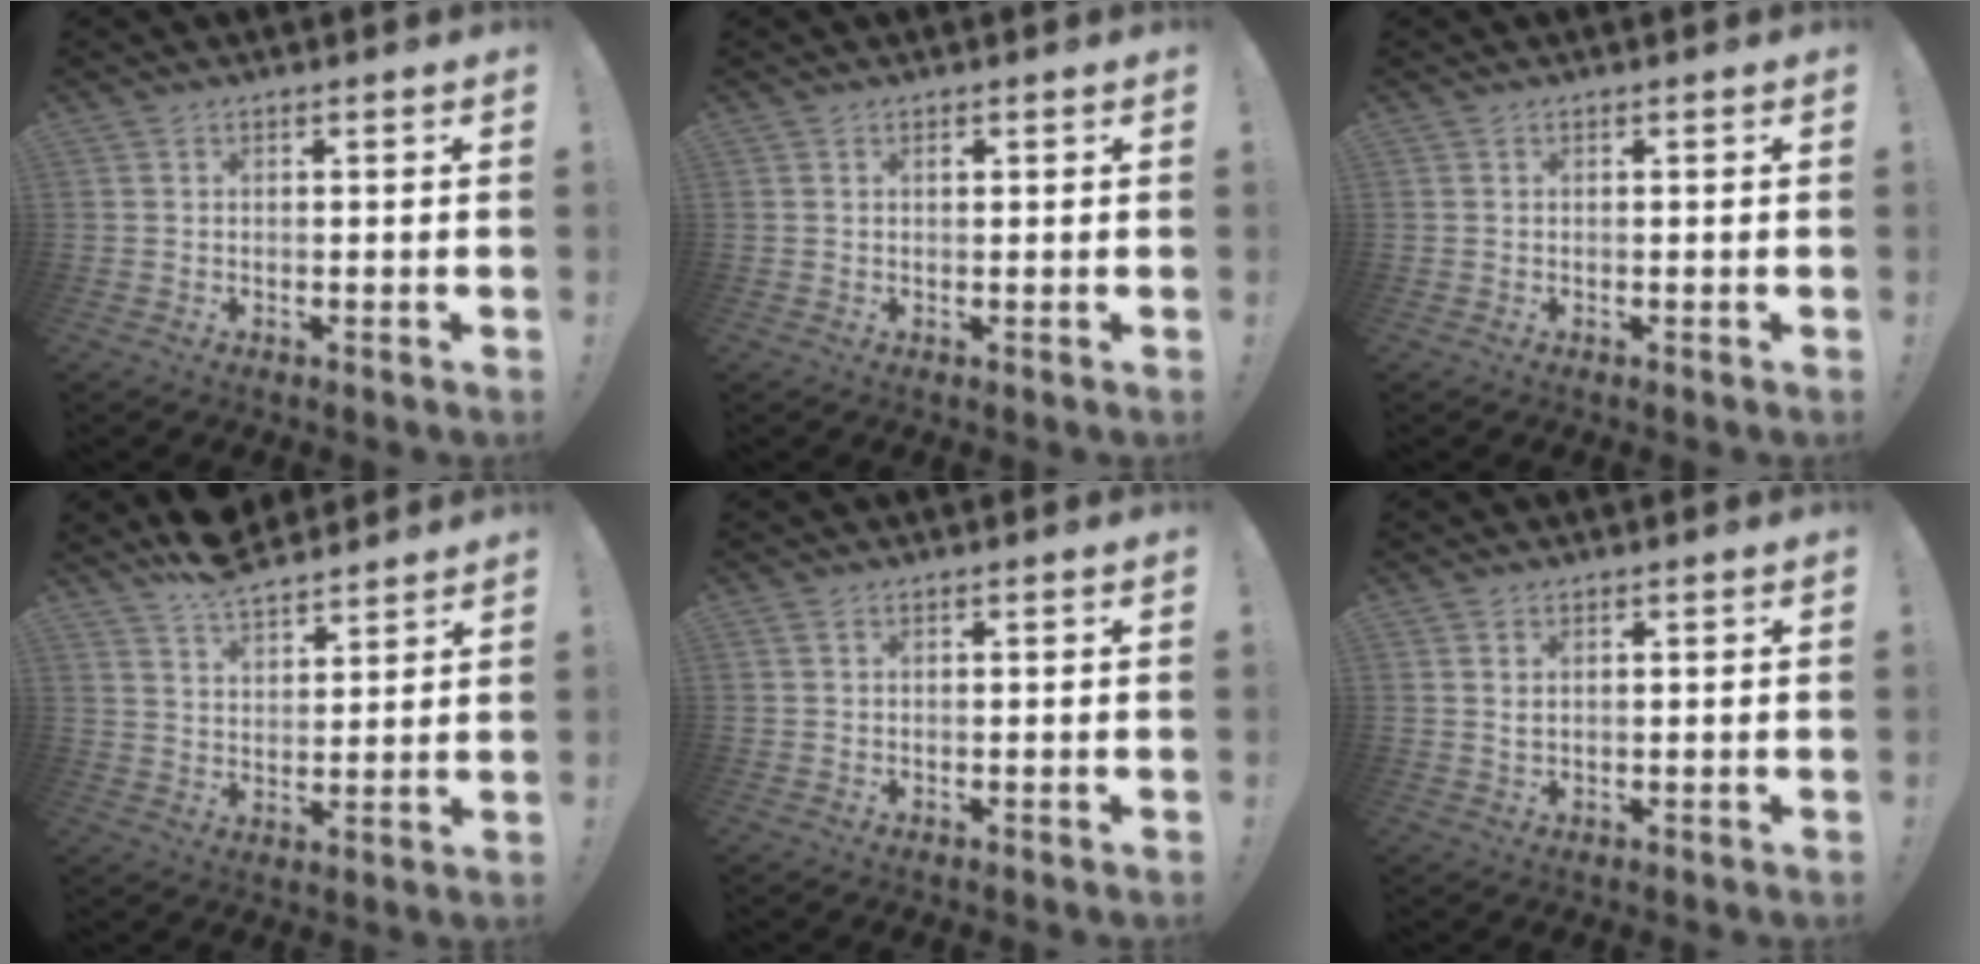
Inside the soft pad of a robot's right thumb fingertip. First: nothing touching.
{"total": 0.6, "force": [0.3, 0.3, 0.3], "torque": [-0.005, 0.000, 0.006]}
{"total": 0.0}
{"total": 9.3, "force": [8.3, 3.3, 2.5], "torque": [-0.053, -0.055, 0.157]}
{"total": 0.8, "force": [0.6, 0.2, 0.6], "torque": [-0.016, 0.003, 0.011]}
{"total": 1.6, "force": [1.0, 0.6, 1.1], "torque": [-0.016, -0.002, 0.016]}